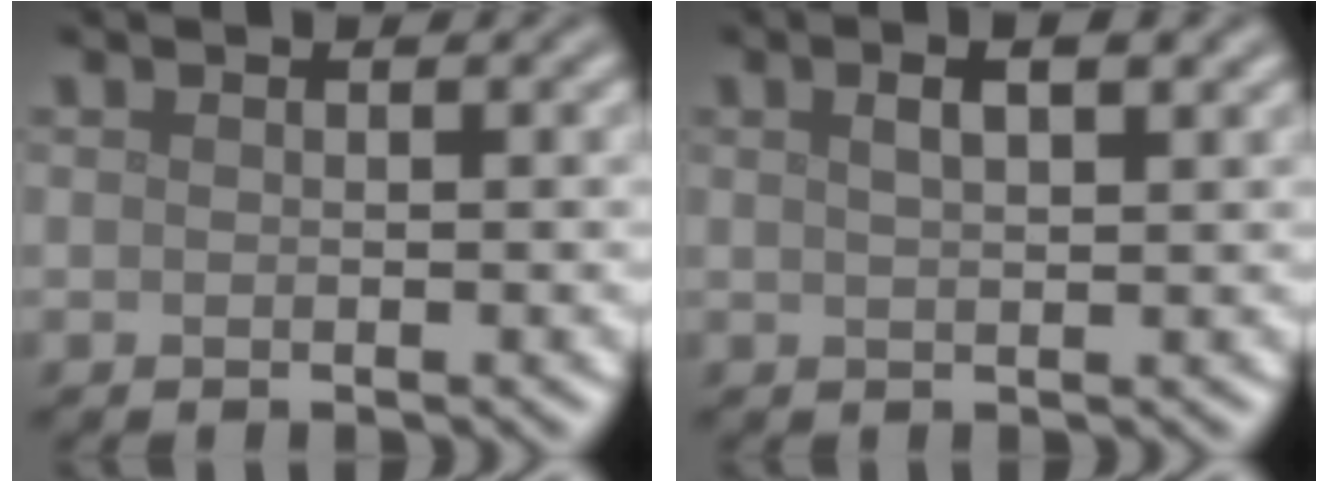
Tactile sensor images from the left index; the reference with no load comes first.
{"total": 3.4, "force": [1.8, 1.3, 2.6], "torque": [-0.024, 0.007, 0.011]}